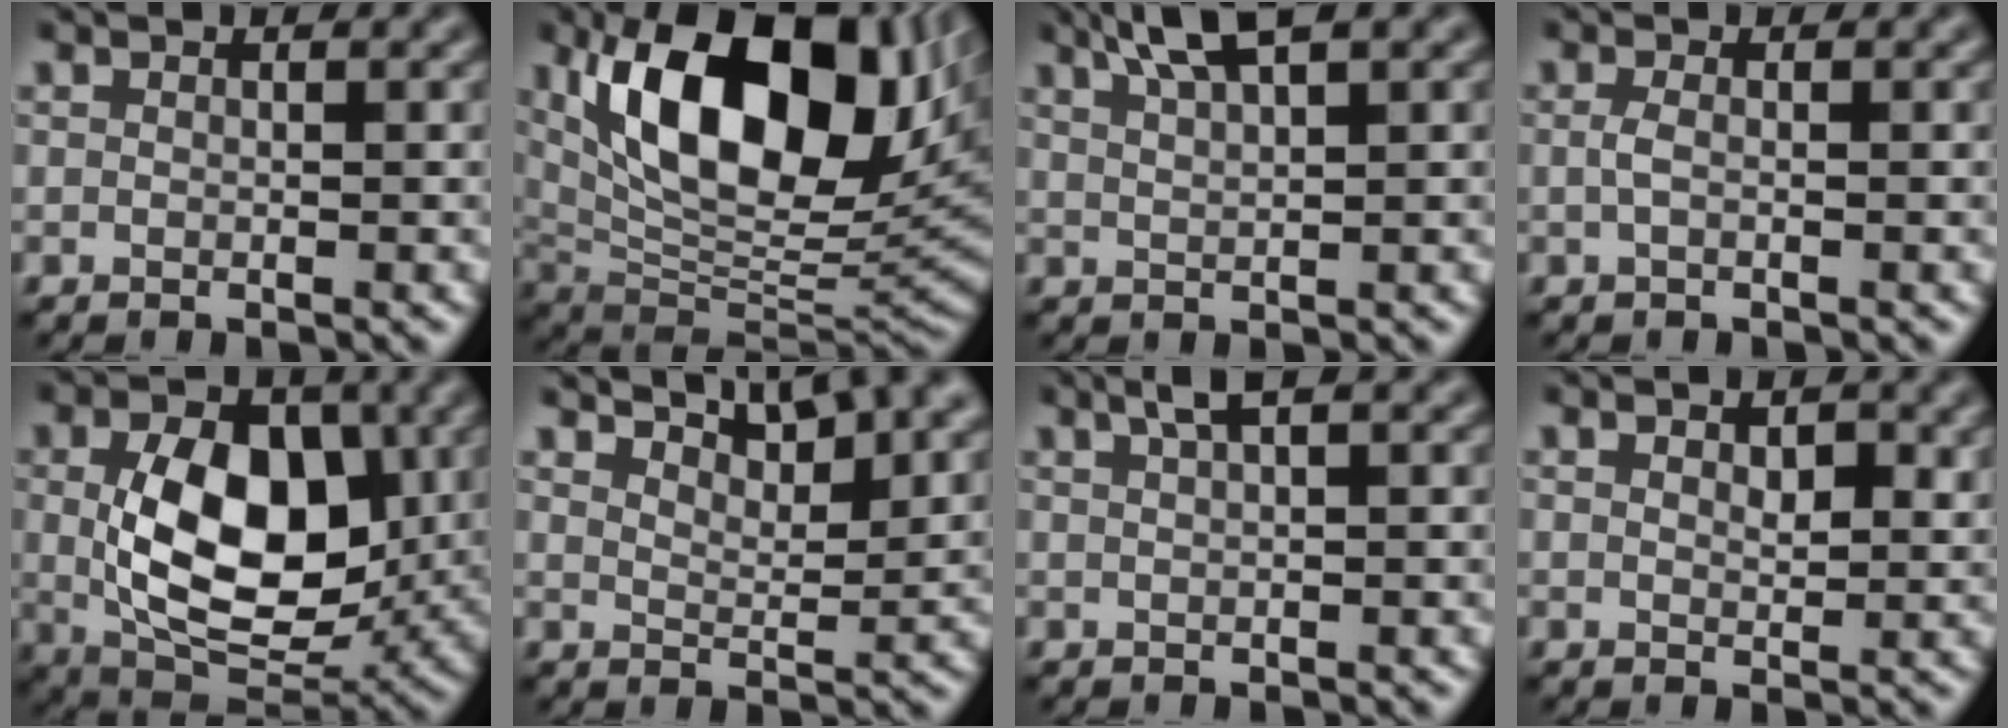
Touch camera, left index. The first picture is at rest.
{"total": 16.0, "force": [5.3, 8.0, 12.8], "torque": [-0.204, 0.002, 0.092]}
{"total": 4.2, "force": [2.8, 0.8, 3.0], "torque": [-0.045, 0.011, 0.049]}
{"total": 1.0, "force": [-0.1, 0.3, 0.9], "torque": [-0.023, -0.001, -0.005]}
{"total": 10.3, "force": [0.6, 6.5, 8.0], "torque": [-0.141, -0.009, 0.017]}
{"total": 7.3, "force": [6.2, 1.9, 3.5], "torque": [-0.037, 0.018, 0.064]}
{"total": 1.7, "force": [1.0, 0.3, 1.3], "torque": [-0.023, 0.004, 0.017]}
{"total": 2.0, "force": [0.8, 1.1, 1.4], "torque": [-0.020, -0.002, 0.015]}